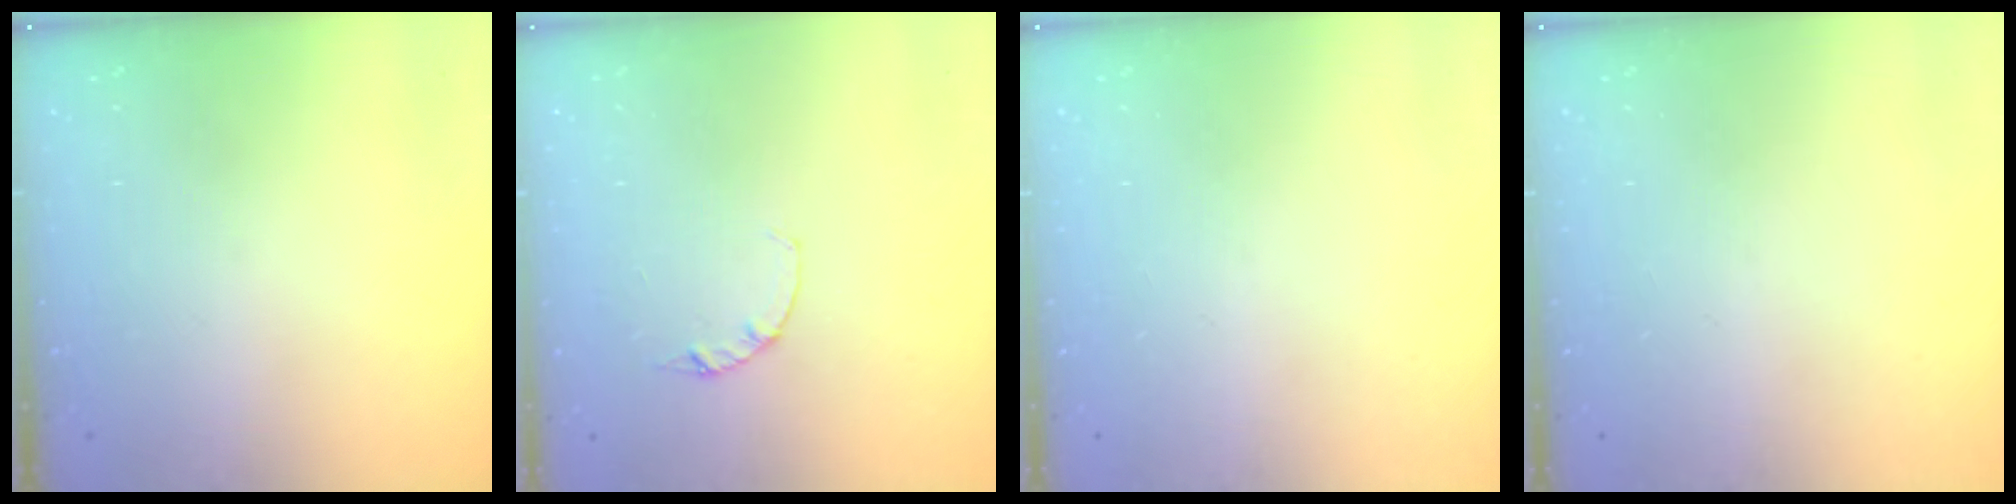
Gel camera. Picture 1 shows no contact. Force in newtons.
{"total": 1.2, "press": 1.1, "slide": 0.3}
{"total": 0.0}
{"total": 0.0}